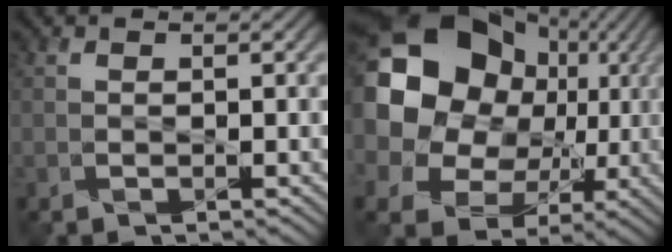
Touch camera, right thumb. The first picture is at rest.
{"total": 23.1, "force": [5.9, 19.1, 11.5], "torque": [-0.304, 0.028, 0.108]}